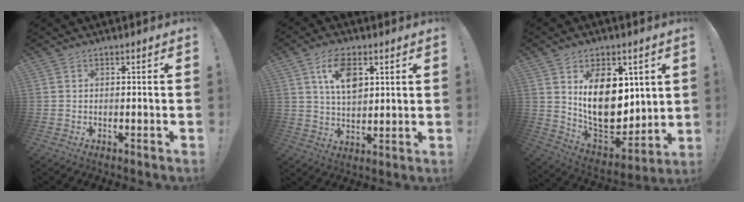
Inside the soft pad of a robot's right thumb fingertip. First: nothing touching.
{"total": 11.1, "force": [4.6, 6.4, 7.8], "torque": [-0.130, 0.001, 0.084]}
{"total": 20.1, "force": [5.1, 13.2, 14.2], "torque": [-0.222, -0.051, 0.100]}